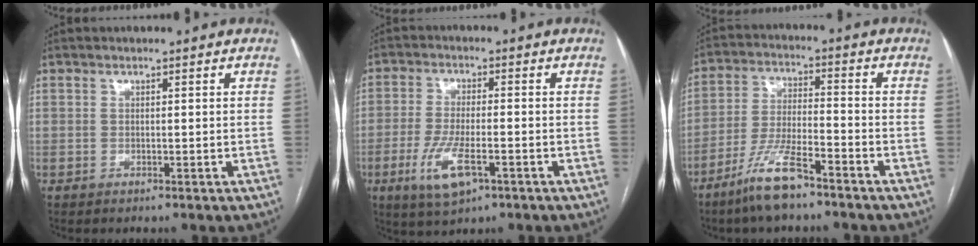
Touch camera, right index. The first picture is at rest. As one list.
[{"total": 7.9, "force": [-3.4, 2.3, 6.8], "torque": [-0.140, -0.014, -0.056]}, {"total": 9.3, "force": [-6.7, 1.5, 6.3], "torque": [-0.133, -0.014, -0.128]}]